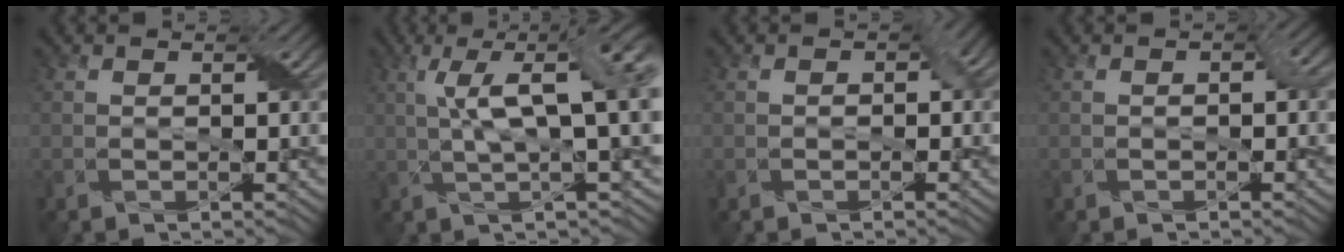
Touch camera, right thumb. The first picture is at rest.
{"total": 11.3, "force": [2.3, 3.0, 10.7], "torque": [-0.178, 0.021, 0.039]}
{"total": 1.8, "force": [-0.4, 1.3, 1.1], "torque": [-0.015, -0.004, -0.005]}
{"total": 1.1, "force": [-0.3, 0.7, 0.9], "torque": [-0.011, 0.002, -0.004]}